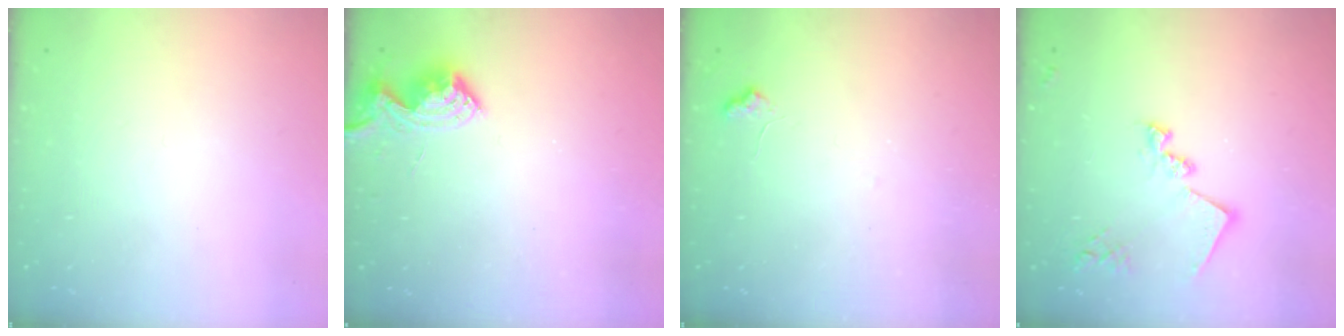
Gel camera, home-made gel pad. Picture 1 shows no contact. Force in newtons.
{"total": 8.3, "press": 8.2, "slide": 0.8}
{"total": 7.3, "press": 7.2, "slide": 0.9}
{"total": 14.3, "press": 14.3, "slide": 1.1}